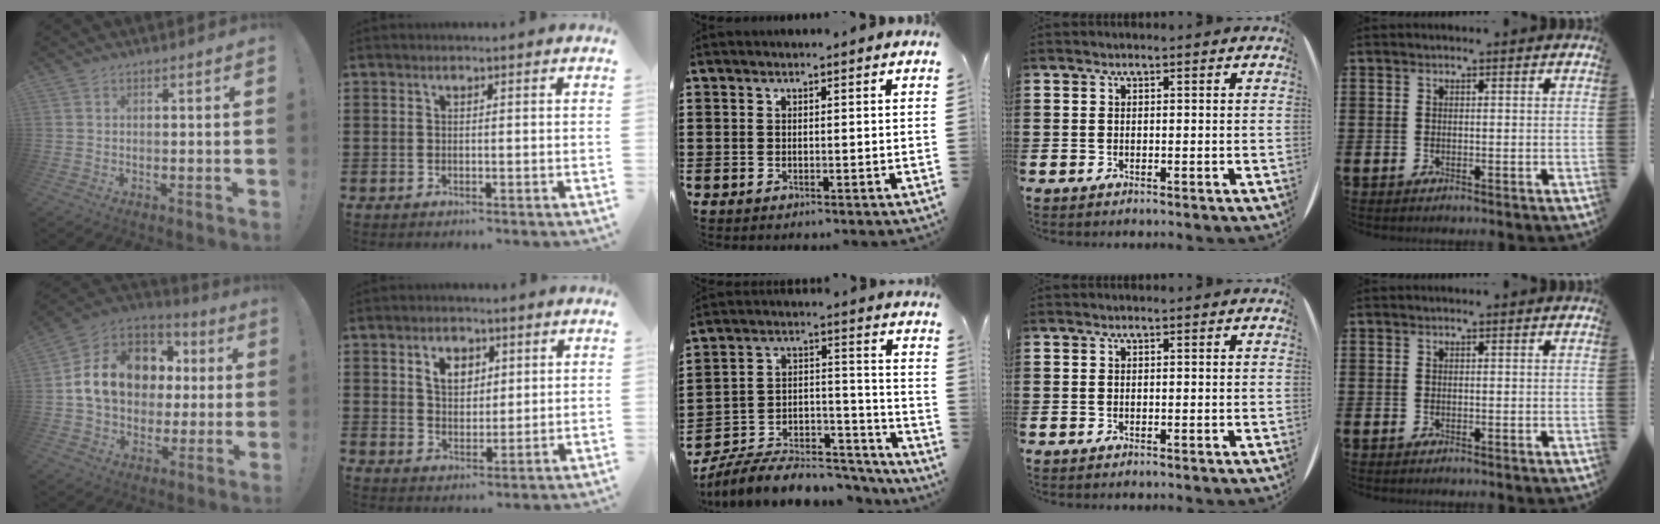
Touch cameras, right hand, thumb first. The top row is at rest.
{"thumb": {"total": 17.7, "force": [3.1, 13.8, 10.7], "torque": [-0.164, 0.002, 0.072]}, "index": {"total": 4.3, "force": [1.7, 3.0, 2.5], "torque": [-0.052, 0.008, 0.027]}, "middle": {"total": 8.5, "force": [-7.8, 2.2, 2.7], "torque": [-0.040, 0.024, -0.147]}}